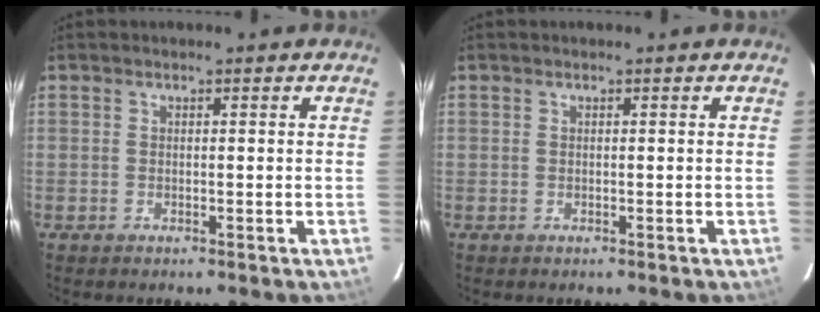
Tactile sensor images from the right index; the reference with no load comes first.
{"total": 0.0}